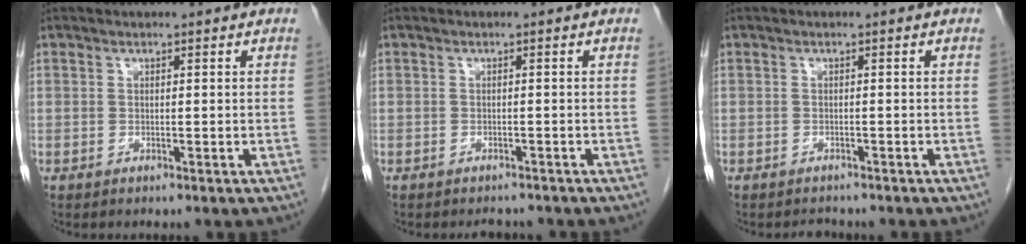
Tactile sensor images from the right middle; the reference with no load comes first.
{"total": 2.2, "force": [-2.1, 0.7, 0.2], "torque": [-0.006, -0.006, -0.027]}
{"total": 1.5, "force": [-1.4, 0.4, 0.0], "torque": [-0.007, -0.007, -0.019]}